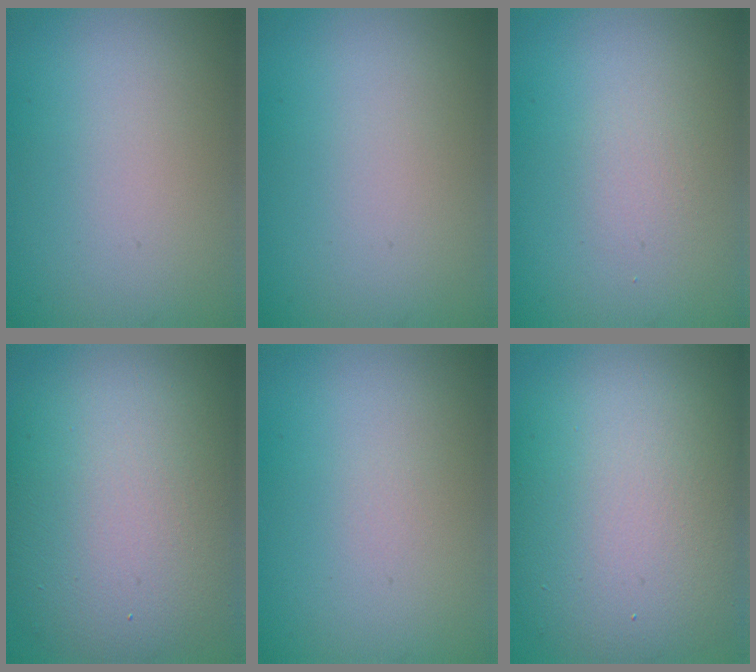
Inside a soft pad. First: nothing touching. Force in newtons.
{"total": 0.0}
{"total": 1.2, "press": 1.2, "slide": 0.1}
{"total": 13.0, "press": 13.0, "slide": 0.8}
{"total": 0.0}
{"total": 13.3, "press": 13.3, "slide": 0.8}